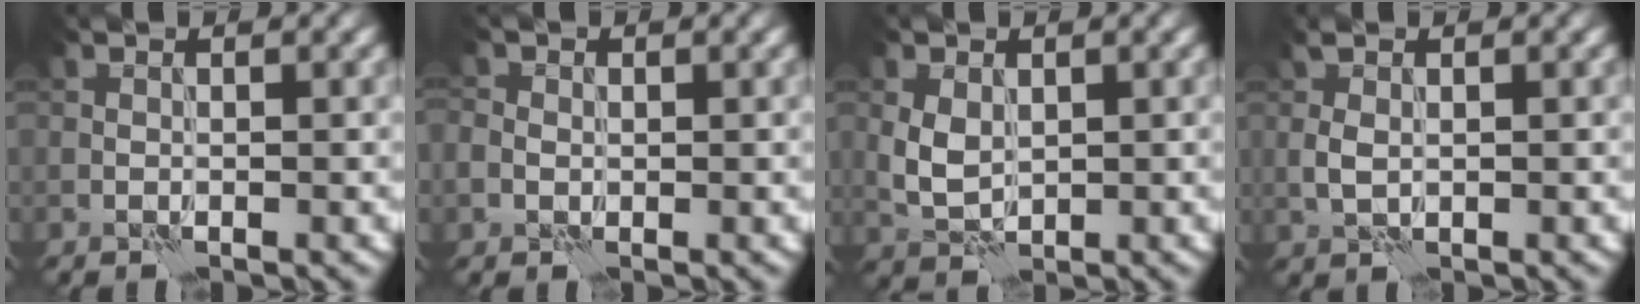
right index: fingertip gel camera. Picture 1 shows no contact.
{"total": 1.6, "force": [0.1, 1.5, 0.4], "torque": [-0.002, 0.001, -0.001]}
{"total": 2.8, "force": [0.6, 2.1, 1.8], "torque": [-0.045, -0.001, 0.013]}
{"total": 1.5, "force": [0.4, 1.0, 1.0], "torque": [-0.028, -0.001, 0.007]}